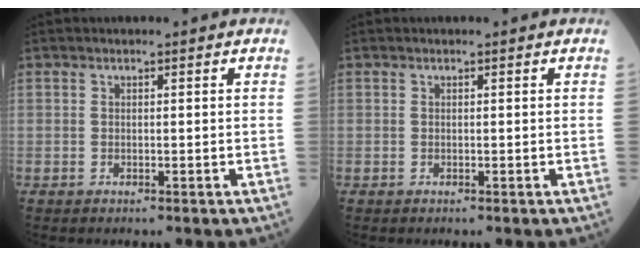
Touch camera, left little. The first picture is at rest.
{"total": 0.0}